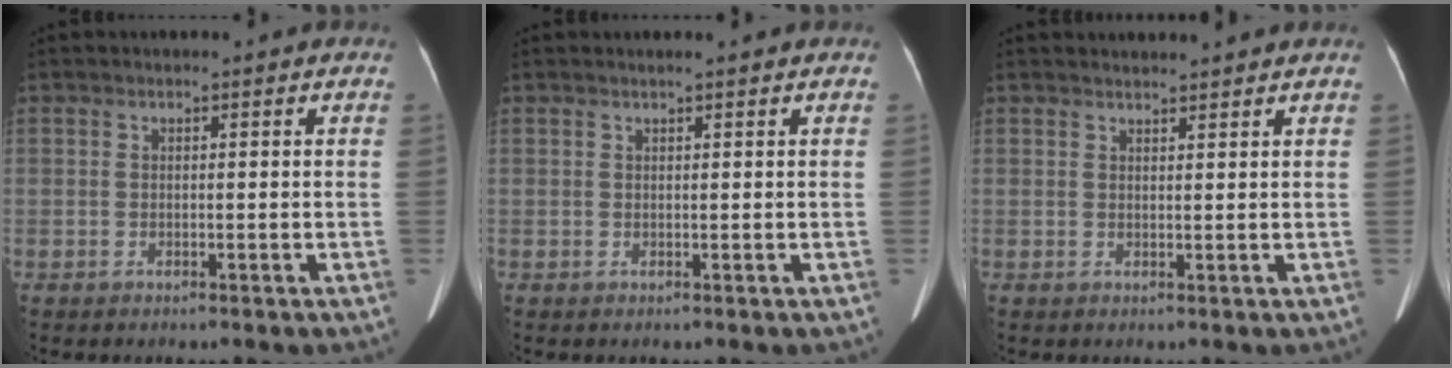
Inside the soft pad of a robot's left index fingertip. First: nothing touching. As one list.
[{"total": 0.7, "force": [0.6, -0.1, 0.3], "torque": [-0.012, 0.004, 0.014]}, {"total": 2.8, "force": [2.8, 0.1, 0.3], "torque": [-0.009, 0.012, 0.038]}]